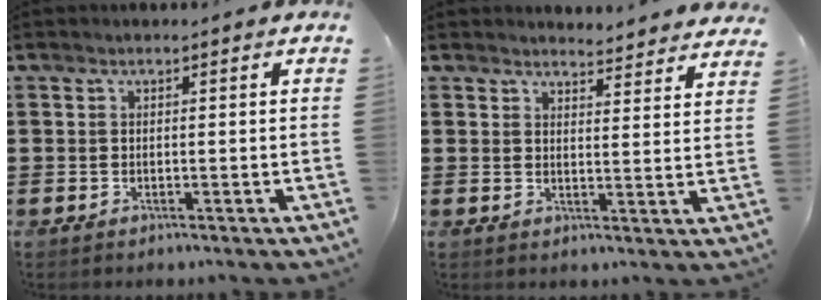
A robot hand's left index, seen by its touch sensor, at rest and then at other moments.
{"total": 3.7, "force": [3.7, 0.2, 0.2], "torque": [-0.009, -0.021, 0.068]}